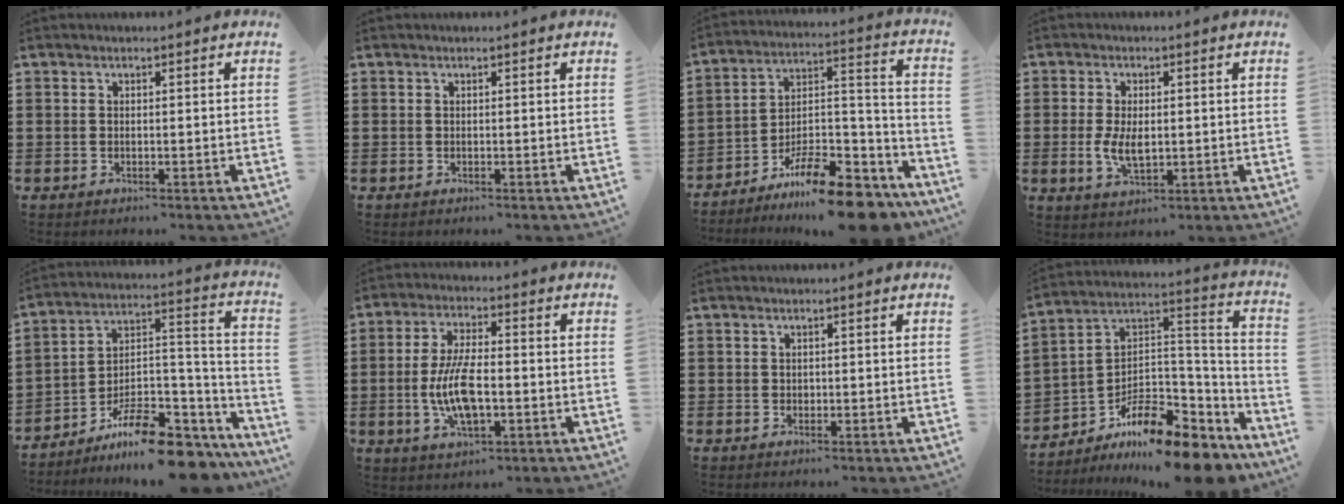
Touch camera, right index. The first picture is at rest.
{"total": 0.0}
{"total": 14.2, "force": [-11.9, 3.0, 7.2], "torque": [-0.104, 0.050, -0.216]}
{"total": 4.7, "force": [-0.2, 2.5, 3.9], "torque": [-0.083, 0.004, -0.004]}
{"total": 12.1, "force": [-9.6, 3.5, 6.4], "torque": [-0.095, 0.038, -0.173]}
{"total": 9.3, "force": [-1.8, 3.6, 8.3], "torque": [-0.190, -0.011, -0.039]}
{"total": 0.5, "force": [0.1, 0.5, 0.1], "torque": [-0.003, 0.003, 0.003]}
{"total": 12.2, "force": [-9.4, 3.6, 6.9], "torque": [-0.120, 0.020, -0.173]}